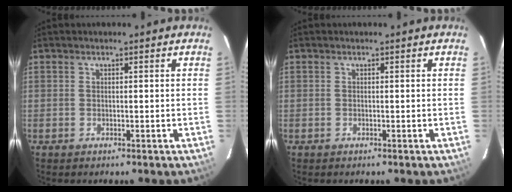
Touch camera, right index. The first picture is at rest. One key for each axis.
{"total": 0.0}